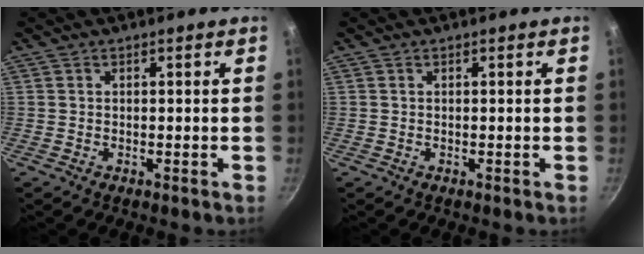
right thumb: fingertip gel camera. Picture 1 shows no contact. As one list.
[{"total": 0.0}]